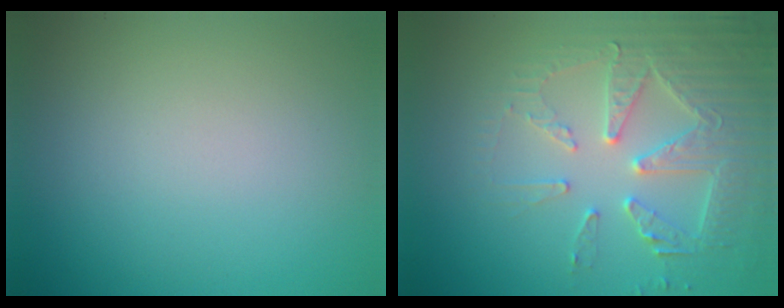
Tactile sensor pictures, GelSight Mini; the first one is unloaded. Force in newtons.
{"total": 4.8, "press": 4.6, "slide": 1.5}